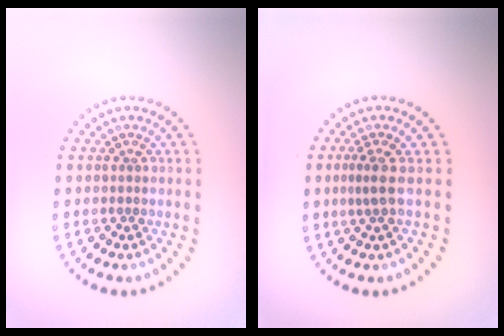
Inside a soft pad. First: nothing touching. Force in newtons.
{"total": 1.7, "press": 1.3, "slide": 1.1}